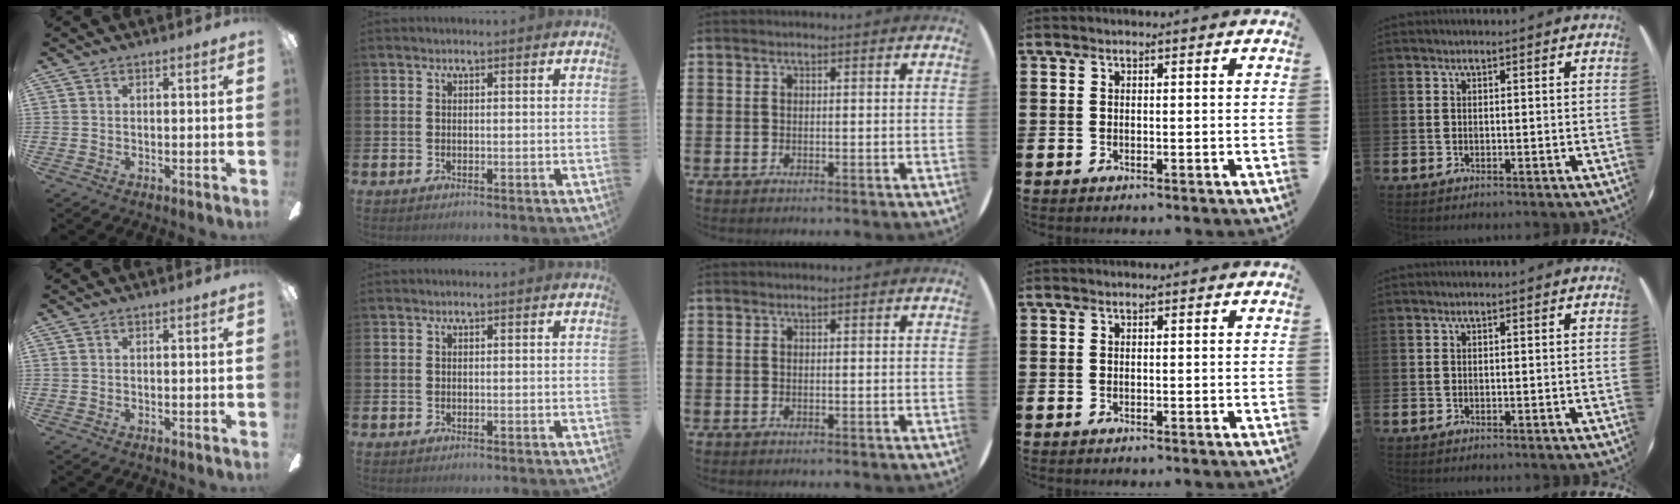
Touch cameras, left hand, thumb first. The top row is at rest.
{}